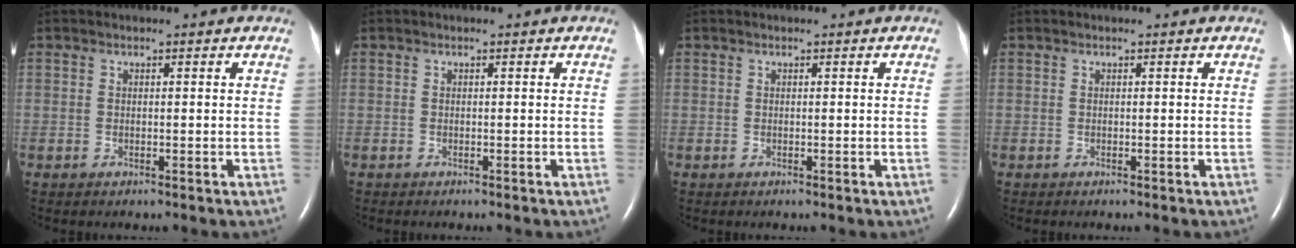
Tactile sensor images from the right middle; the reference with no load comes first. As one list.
[{"total": 0.0}, {"total": 0.0}, {"total": 0.0}]